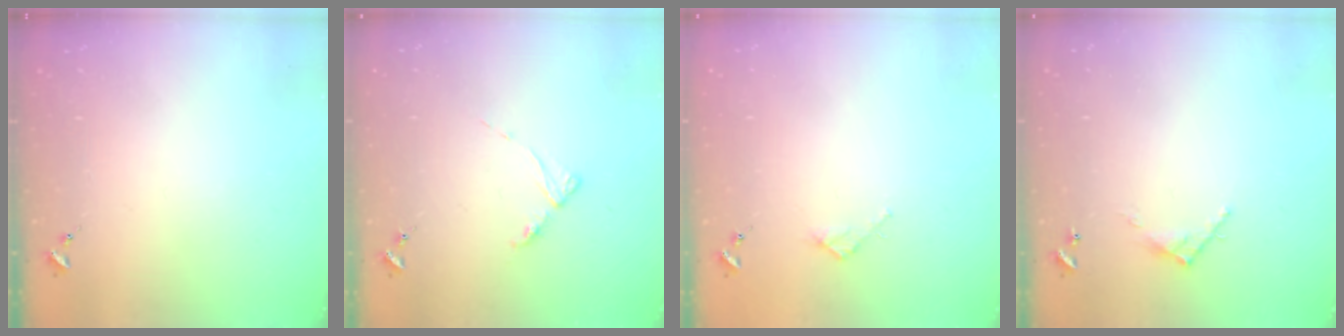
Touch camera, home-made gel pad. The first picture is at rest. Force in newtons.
{"total": 4.5, "press": 4.5, "slide": 0.5}
{"total": 2.7, "press": 2.7, "slide": 0.3}
{"total": 5.5, "press": 5.5, "slide": 0.3}